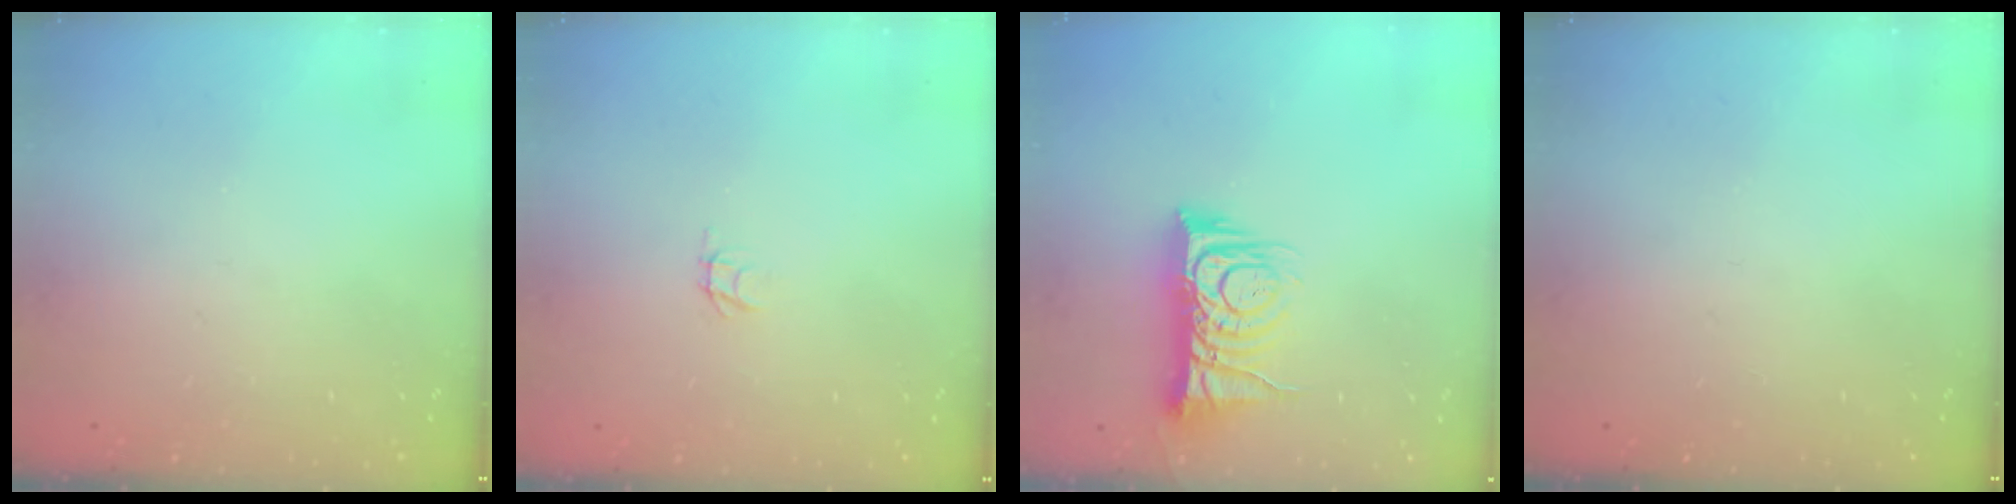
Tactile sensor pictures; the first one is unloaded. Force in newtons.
{"total": 1.8, "press": 1.8, "slide": 0.1}
{"total": 10.8, "press": 10.8, "slide": 0.7}
{"total": 0.0}